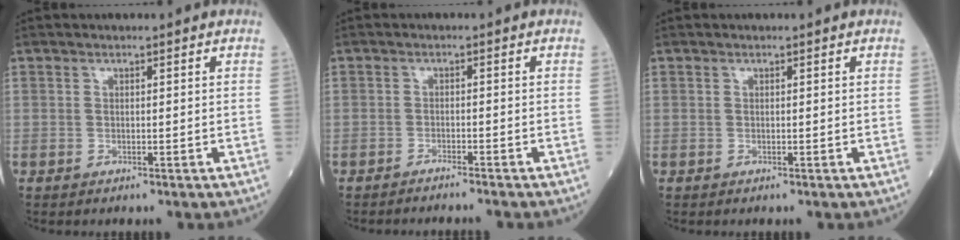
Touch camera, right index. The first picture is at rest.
{"total": 3.2, "force": [-3.1, -0.6, 0.8], "torque": [-0.003, -0.001, -0.042]}
{"total": 0.0}